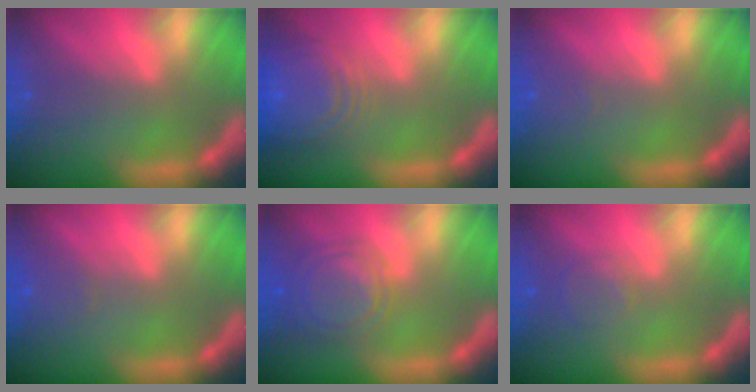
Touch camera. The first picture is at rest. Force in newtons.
{"total": 9.1}
{"total": 1.0}
{"total": 1.4}
{"total": 6.0}
{"total": 2.0}